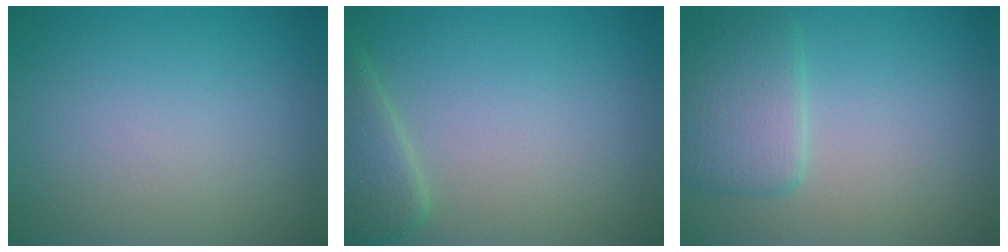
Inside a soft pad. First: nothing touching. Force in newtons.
{"total": 2.8, "press": 2.8, "slide": 0.2}
{"total": 3.4, "press": 3.4, "slide": 0.4}